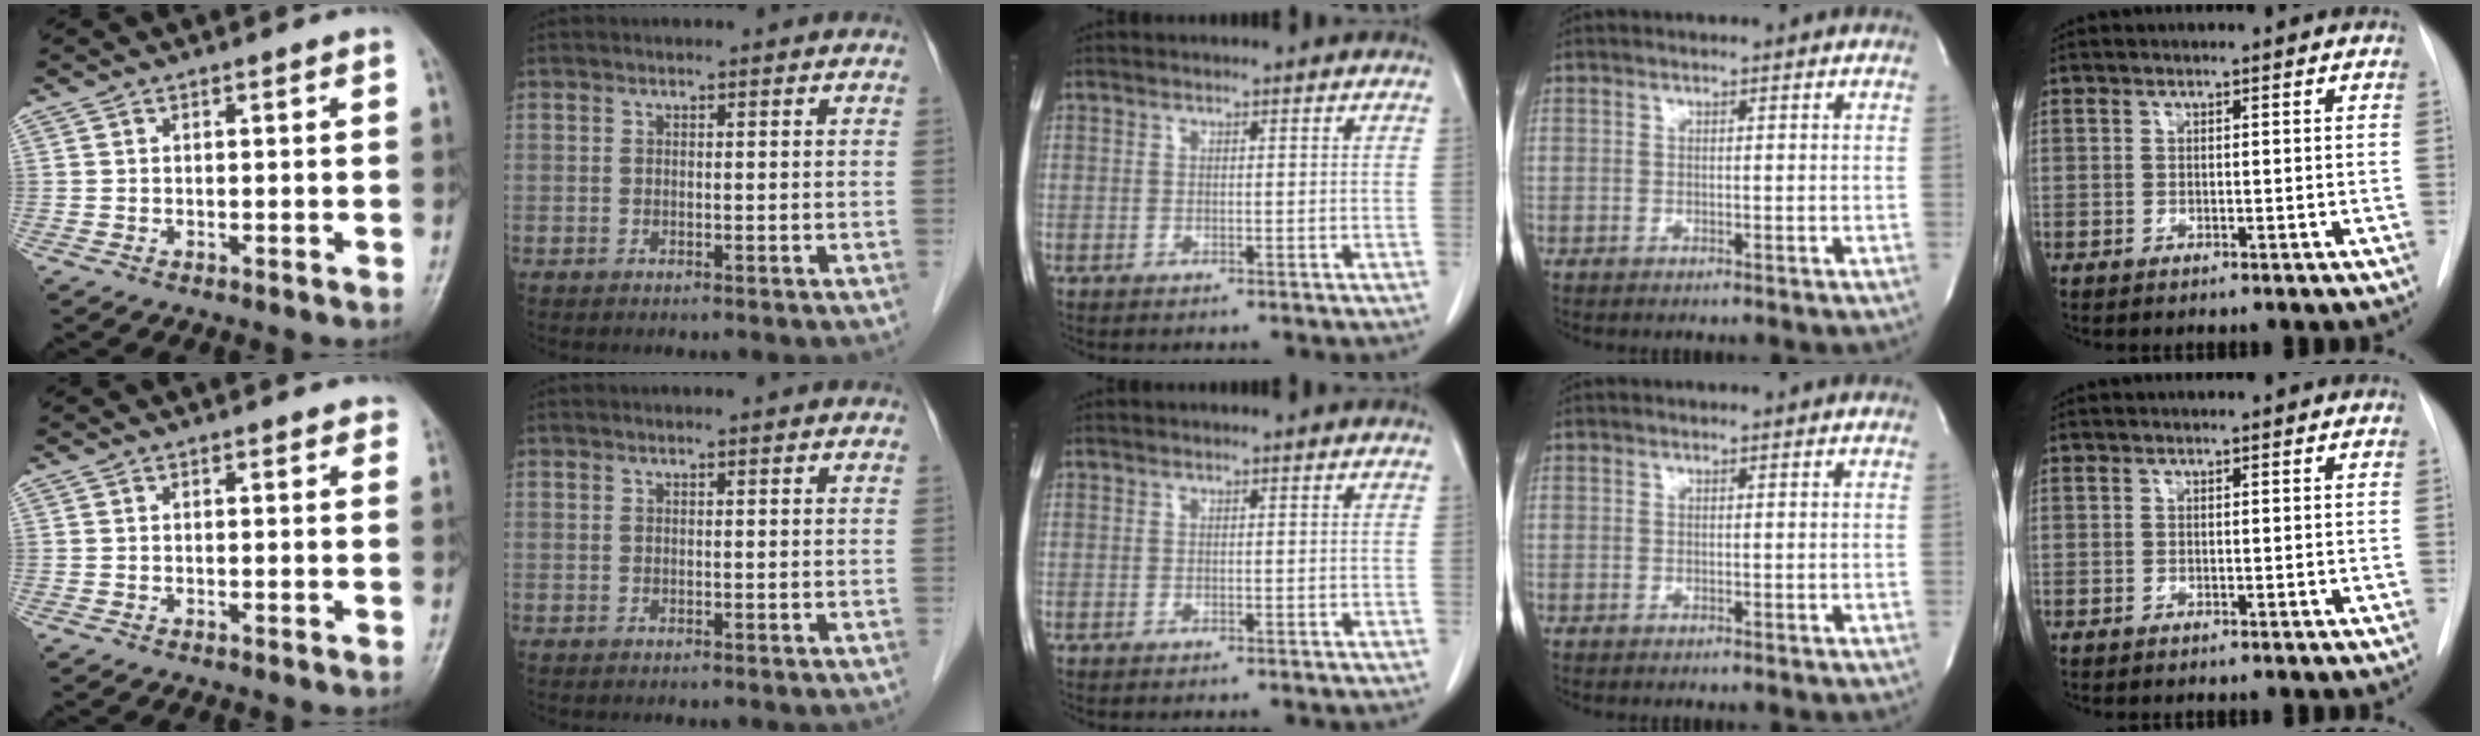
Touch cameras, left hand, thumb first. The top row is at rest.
{"thumb": {"total": 1.4, "force": [0.9, 0.8, 0.7], "torque": [0.008, -0.002, 0.003]}, "index": {"total": 1.1, "force": [1.0, 0.0, 0.4], "torque": [-0.013, 0.010, 0.013]}}